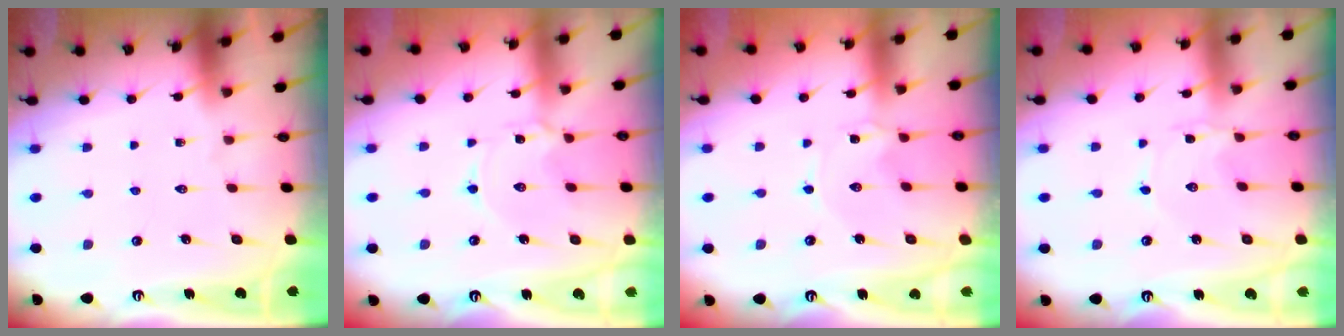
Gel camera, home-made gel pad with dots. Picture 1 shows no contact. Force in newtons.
{"total": 1.7, "press": 1.7, "slide": 0.3}
{"total": 0.0}
{"total": 1.1, "press": 1.1, "slide": 0.2}